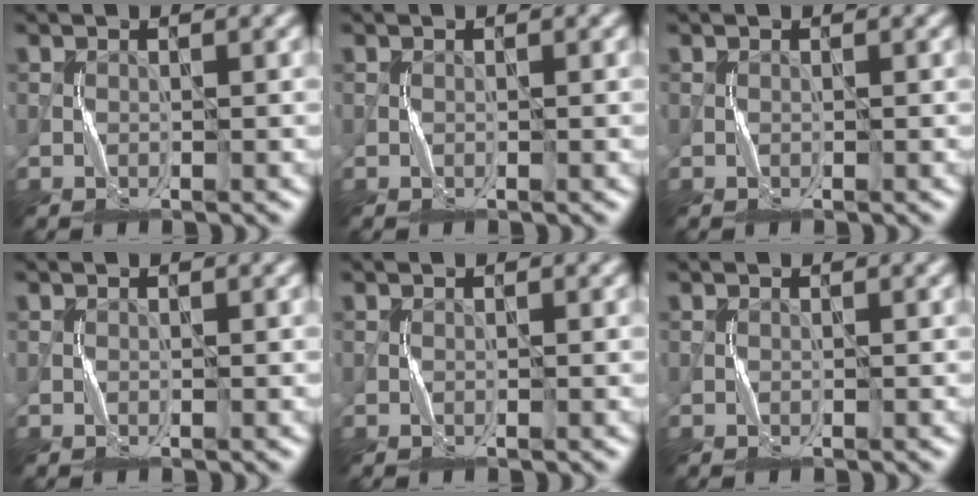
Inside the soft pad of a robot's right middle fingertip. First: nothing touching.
{"total": 0.0}
{"total": 0.0}
{"total": 0.0}
{"total": 0.0}
{"total": 0.0}